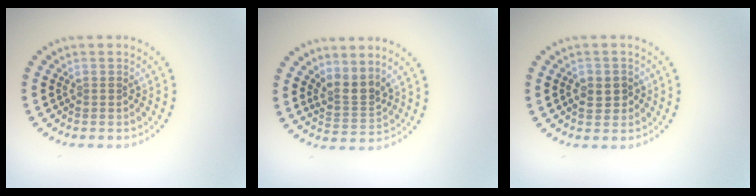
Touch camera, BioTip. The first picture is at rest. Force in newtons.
{"total": 2.6, "press": 1.9, "slide": 1.8}
{"total": 2.3, "press": 2.2, "slide": 0.5}